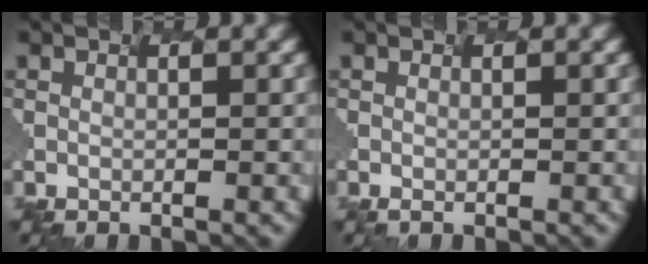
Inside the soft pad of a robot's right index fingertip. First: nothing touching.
{"total": 0.5, "force": [-0.4, -0.3, -0.1], "torque": [-0.005, -0.006, 0.007]}